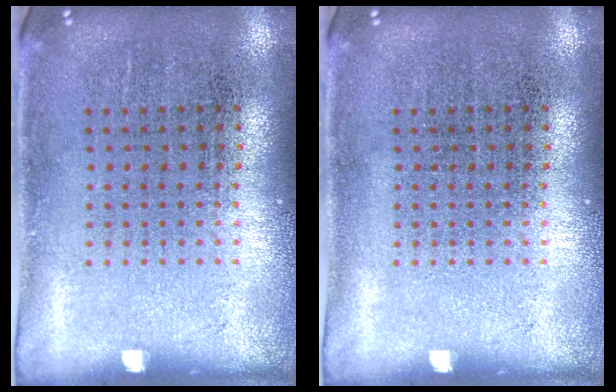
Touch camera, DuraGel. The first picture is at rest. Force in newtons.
{"total": 0.0}